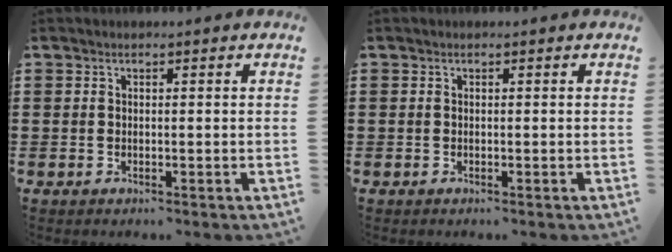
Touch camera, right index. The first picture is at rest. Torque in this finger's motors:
{"motor_torque": [1.06, 0.15, 0.03, 0.01]}